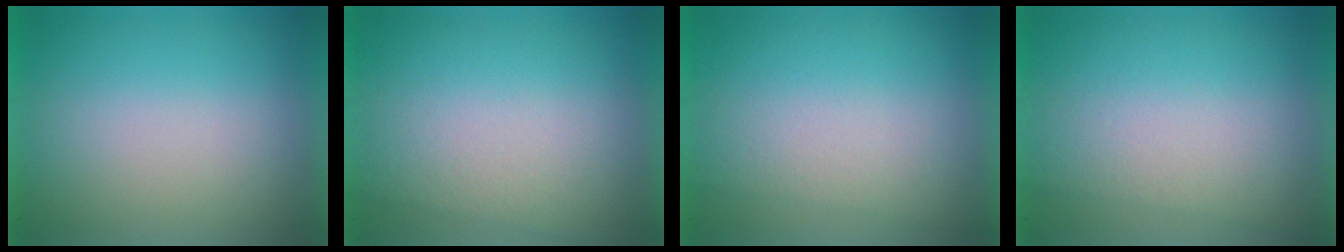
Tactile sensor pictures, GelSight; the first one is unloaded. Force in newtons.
{"total": 3.1}
{"total": 2.8}
{"total": 2.7}